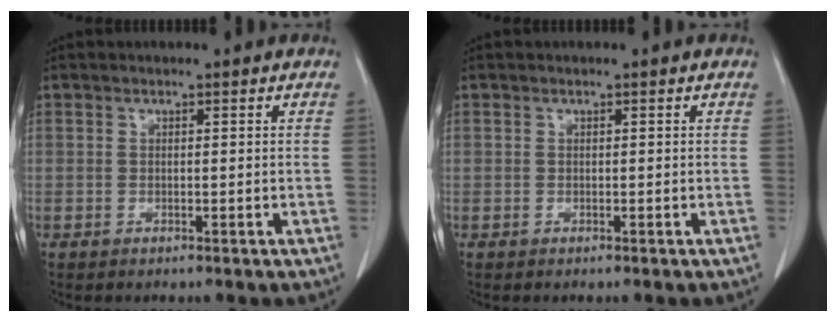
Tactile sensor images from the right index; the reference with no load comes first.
{"total": 0.0}